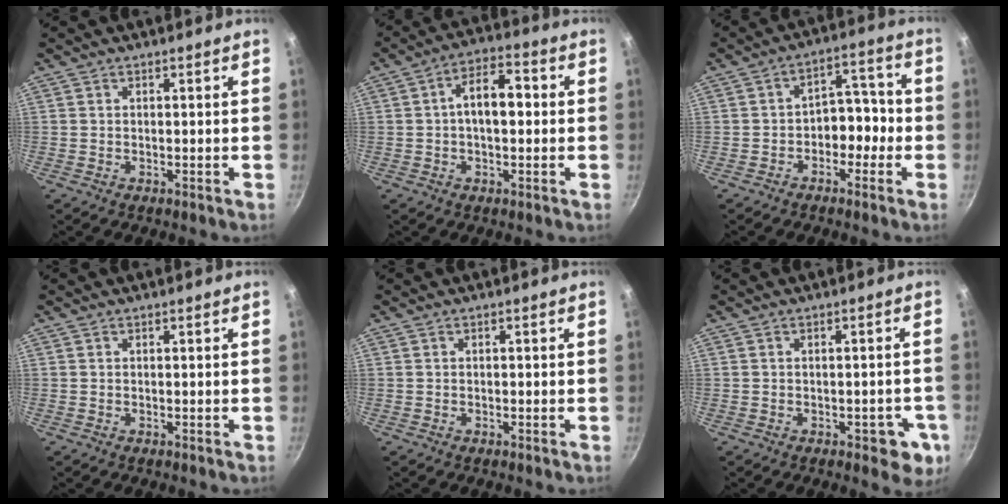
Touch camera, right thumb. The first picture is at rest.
{"total": 8.3, "force": [0.4, 4.5, 7.0], "torque": [-0.103, 0.026, -0.002]}
{"total": 7.7, "force": [-2.0, 5.3, 5.1], "torque": [-0.037, 0.040, -0.044]}
{"total": 0.0}
{"total": 0.0}
{"total": 5.4, "force": [-2.5, 2.6, 4.1], "torque": [-0.024, 0.012, -0.026]}